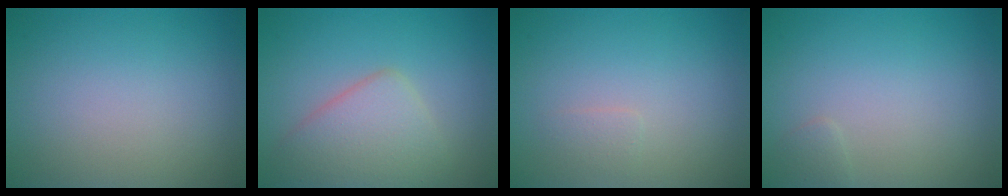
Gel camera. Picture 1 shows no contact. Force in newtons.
{"total": 4.5, "press": 4.5, "slide": 0.2}
{"total": 0.8, "press": 0.8, "slide": 0.1}
{"total": 0.6, "press": 0.6, "slide": 0.1}